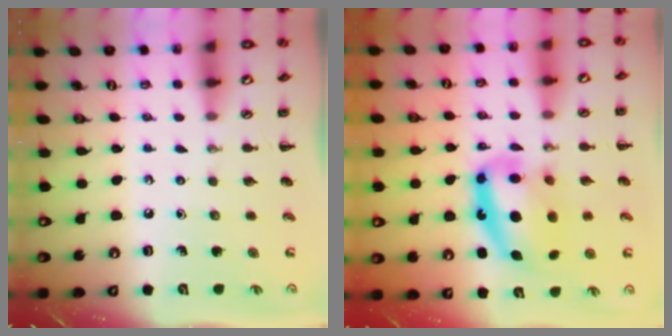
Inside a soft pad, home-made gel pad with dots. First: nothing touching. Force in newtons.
{"total": 14.6, "press": 14.1, "slide": 3.8}